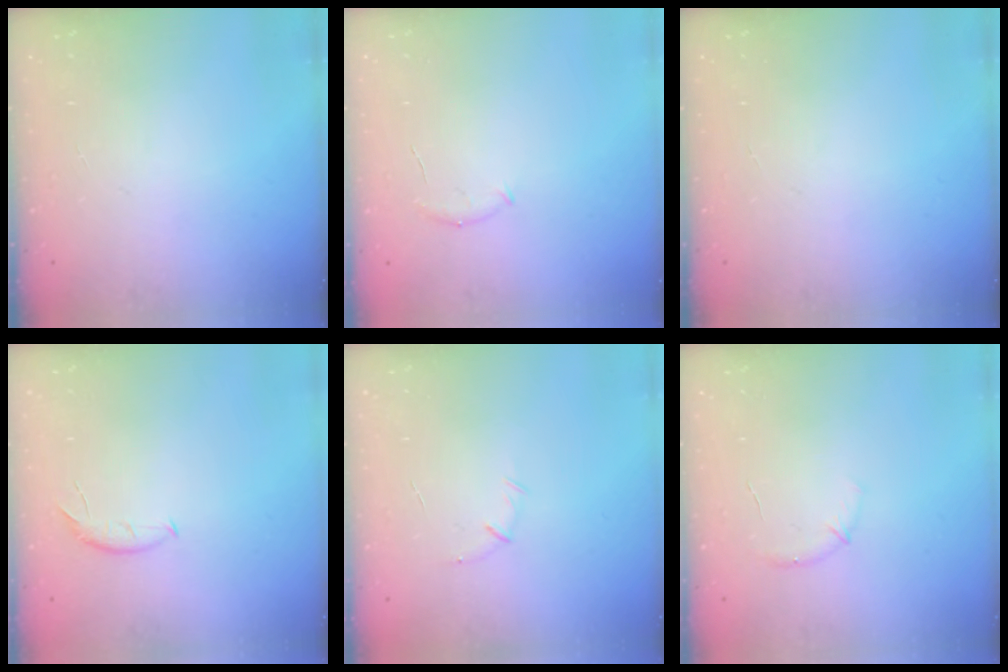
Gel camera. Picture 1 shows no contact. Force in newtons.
{"total": 5.5, "press": 5.4, "slide": 1.3}
{"total": 0.0}
{"total": 5.5, "press": 5.5, "slide": 0.5}
{"total": 5.2, "press": 5.0, "slide": 1.1}
{"total": 6.8, "press": 6.6, "slide": 1.8}